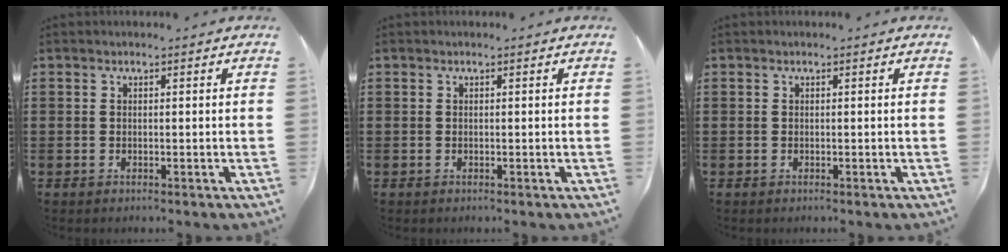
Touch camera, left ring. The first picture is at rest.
{"total": 0.0}
{"total": 0.0}